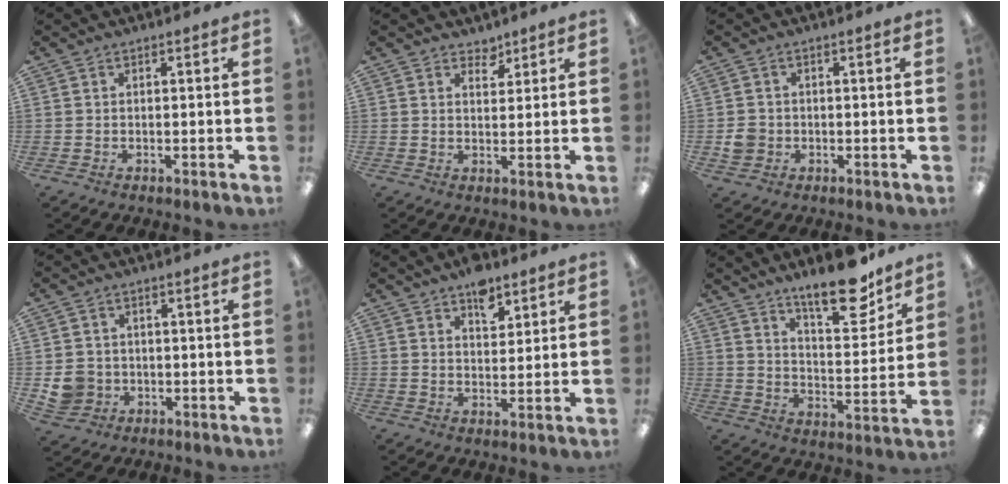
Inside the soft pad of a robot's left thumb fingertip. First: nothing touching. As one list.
[{"total": 3.3, "force": [2.8, 1.6, 0.6], "torque": [0.007, -0.020, 0.048]}, {"total": 3.4, "force": [-0.6, 3.2, 0.9], "torque": [-0.007, 0.003, -0.012]}, {"total": 5.3, "force": [-0.9, 5.0, 1.4], "torque": [-0.029, 0.010, -0.012]}, {"total": 6.9, "force": [4.9, 3.7, 3.2], "torque": [-0.029, -0.027, 0.081]}, {"total": 15.2, "force": [12.0, 4.4, 8.3], "torque": [-0.120, -0.076, 0.201]}]